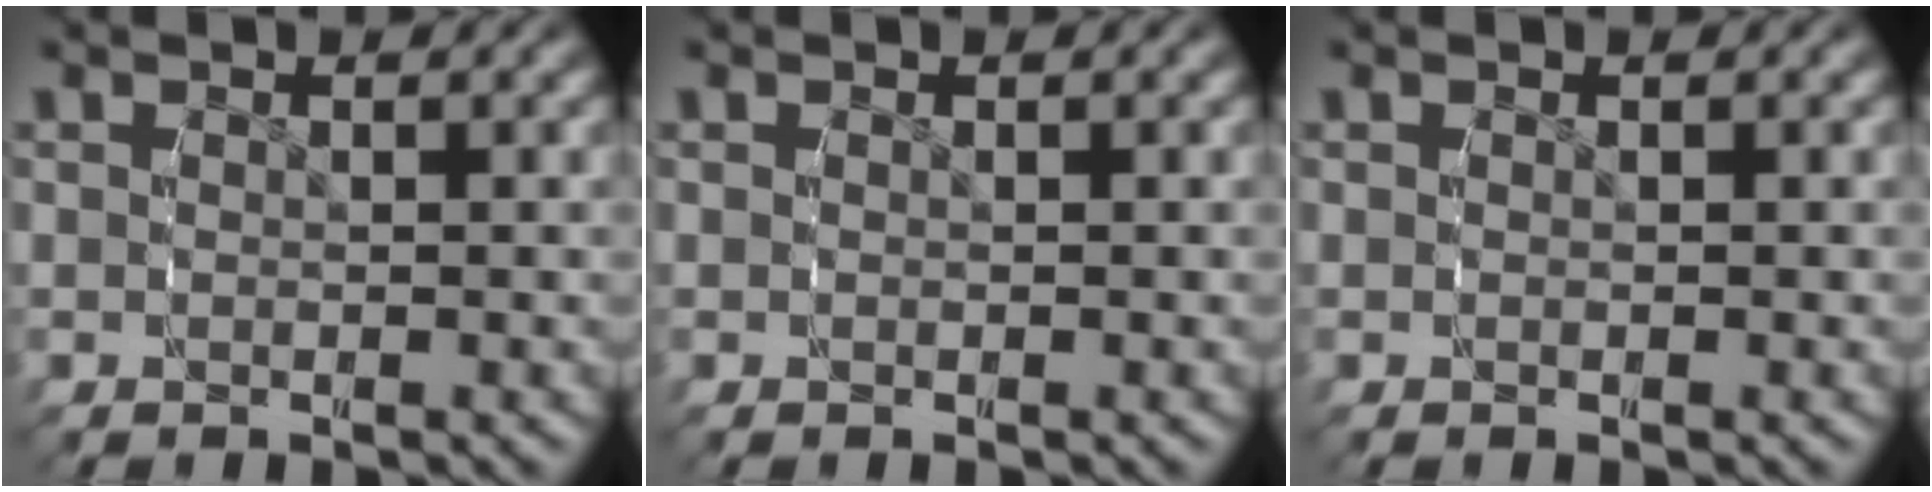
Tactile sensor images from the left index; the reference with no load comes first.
{"total": 0.0}
{"total": 0.0}